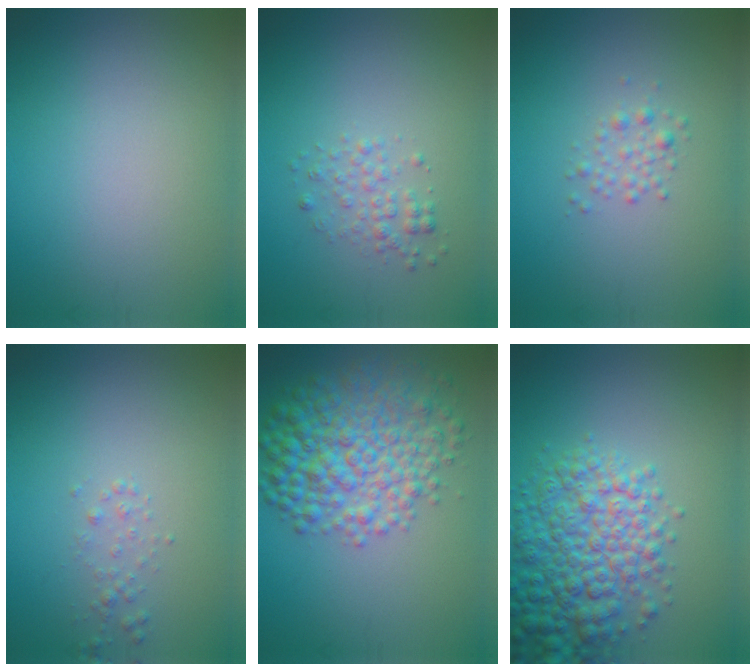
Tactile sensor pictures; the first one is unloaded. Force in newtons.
{"total": 1.8, "press": 1.8, "slide": 0.1}
{"total": 1.3, "press": 1.3, "slide": 0.0}
{"total": 0.9, "press": 0.9, "slide": 0.0}
{"total": 7.6, "press": 7.6, "slide": 0.1}
{"total": 7.3, "press": 7.3, "slide": 0.2}